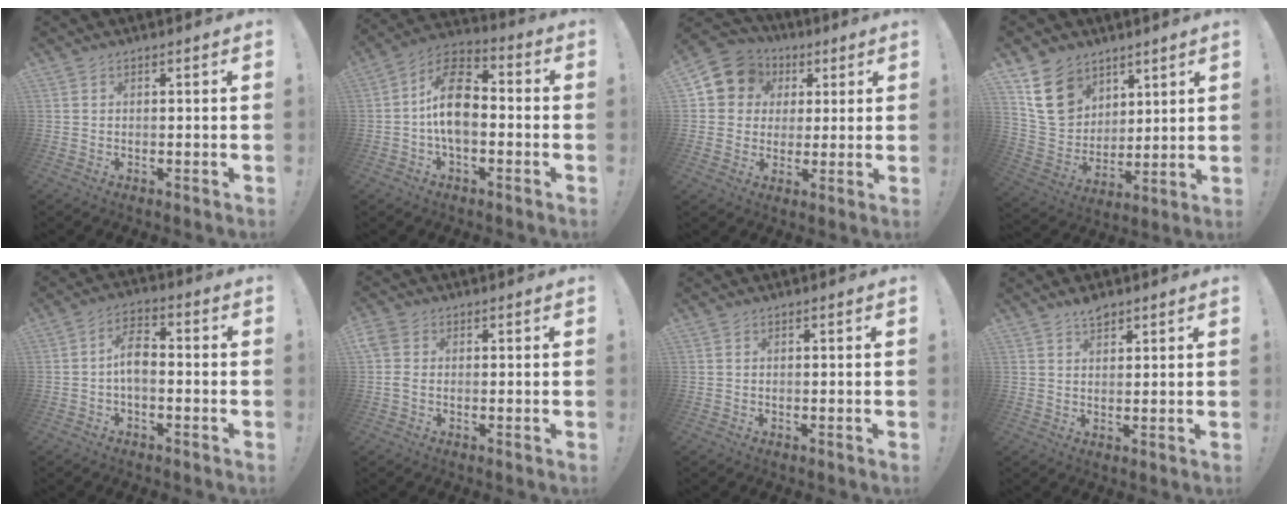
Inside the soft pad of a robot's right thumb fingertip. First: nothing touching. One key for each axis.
{"total": 13.7, "fx": -1.1, "fy": 8.7, "fz": 10.5, "tx": -0.185, "ty": 0.021, "tz": -0.019}
{"total": 9.8, "fx": 3.0, "fy": 8.9, "fz": 2.8, "tx": -0.039, "ty": -0.011, "tz": 0.062}
{"total": 15.2, "fx": 8.1, "fy": 11.4, "fz": 5.9, "tx": -0.089, "ty": -0.047, "tz": 0.165}
{"total": 7.2, "fx": -0.8, "fy": 4.0, "fz": 6.0, "tx": -0.116, "ty": 0.008, "tz": -0.013}
{"total": 3.4, "fx": 0.1, "fy": 2.4, "fz": 2.4, "tx": -0.050, "ty": 0.004, "tz": 0.003}
{"total": 0.0}
{"total": 3.4, "fx": 2.8, "fy": 1.4, "fz": 1.3, "tx": -0.013, "ty": -0.016, "tz": 0.049}